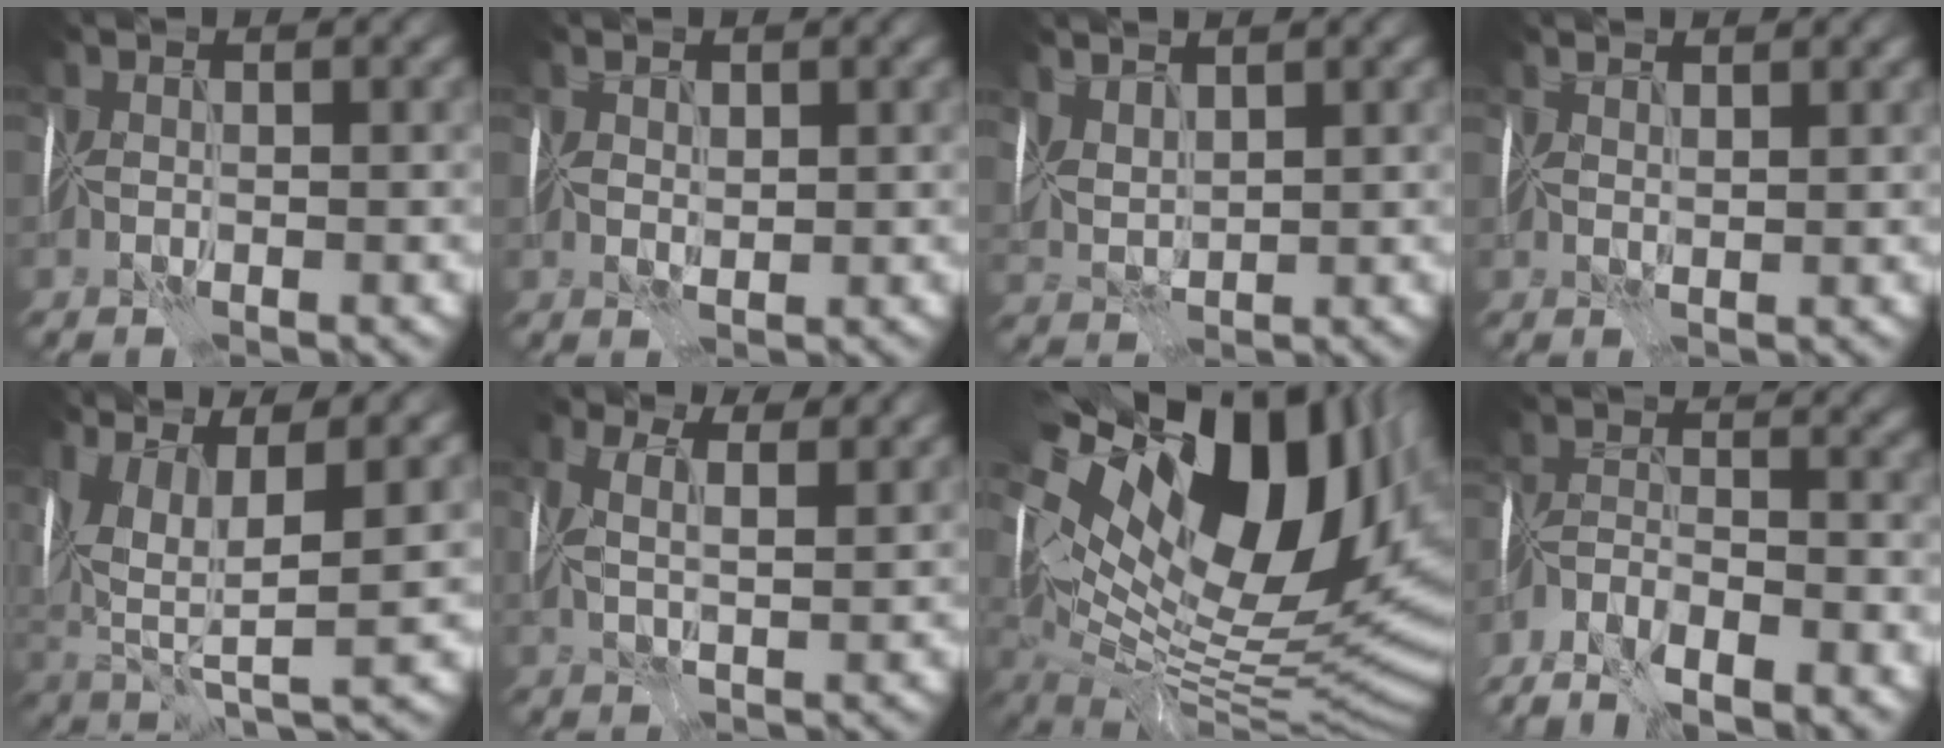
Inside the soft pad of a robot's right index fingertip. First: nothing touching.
{"total": 1.5, "force": [1.0, 0.8, 0.7], "torque": [-0.018, 0.005, 0.016]}
{"total": 3.3, "force": [2.4, 1.4, 1.8], "torque": [-0.050, 0.010, 0.050]}
{"total": 2.3, "force": [2.1, 0.5, 0.7], "torque": [-0.020, 0.008, 0.034]}
{"total": 10.6, "force": [4.9, 3.9, 8.6], "torque": [-0.184, 0.008, 0.095]}
{"total": 9.7, "force": [5.7, 5.1, 5.9], "torque": [-0.098, 0.042, 0.058]}
{"total": 18.9, "force": [6.5, 9.3, 15.1], "torque": [-0.239, 0.028, 0.116]}
{"total": 7.2, "force": [-5.9, 2.5, 3.2], "torque": [-0.056, -0.005, -0.108]}